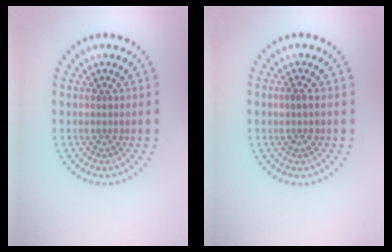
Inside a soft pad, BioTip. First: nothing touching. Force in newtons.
{"total": 1.2, "press": 1.1, "slide": 0.4}